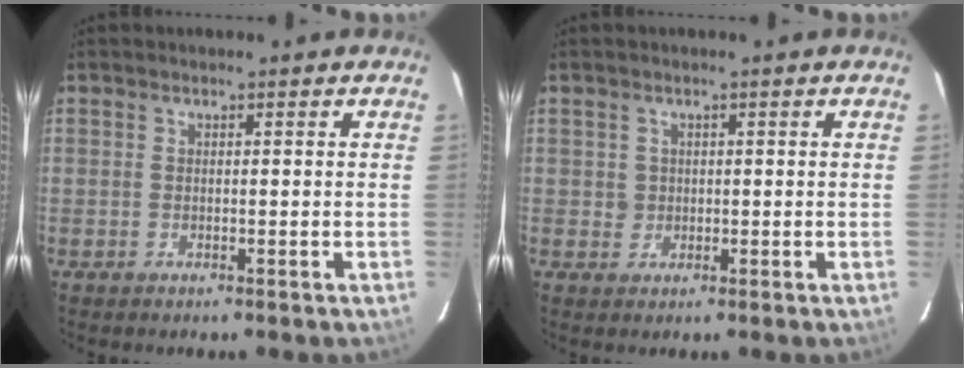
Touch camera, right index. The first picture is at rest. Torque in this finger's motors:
{"motor_torque": [0.04, 0.02, 0.15, 0.02]}